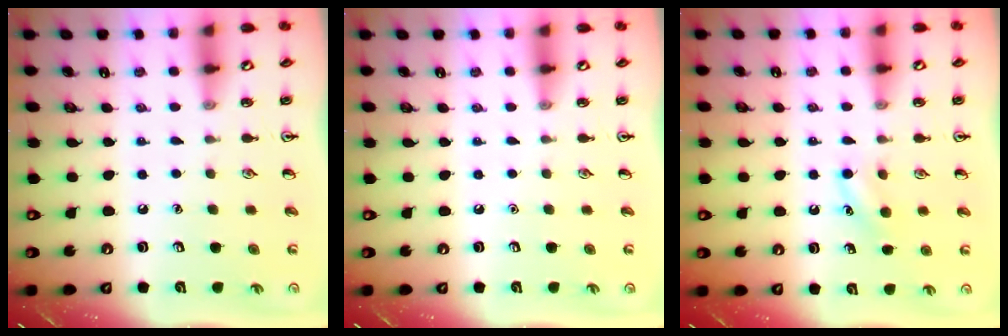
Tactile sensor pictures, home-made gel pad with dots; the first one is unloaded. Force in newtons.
{"total": 0.0}
{"total": 5.8, "press": 5.6, "slide": 1.6}